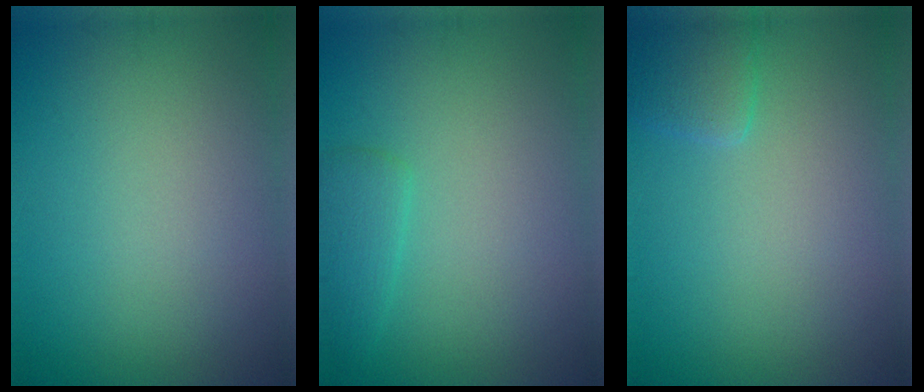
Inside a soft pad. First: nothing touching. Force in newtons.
{"total": 2.0, "press": 1.9, "slide": 0.2}
{"total": 1.7, "press": 1.7, "slide": 0.1}